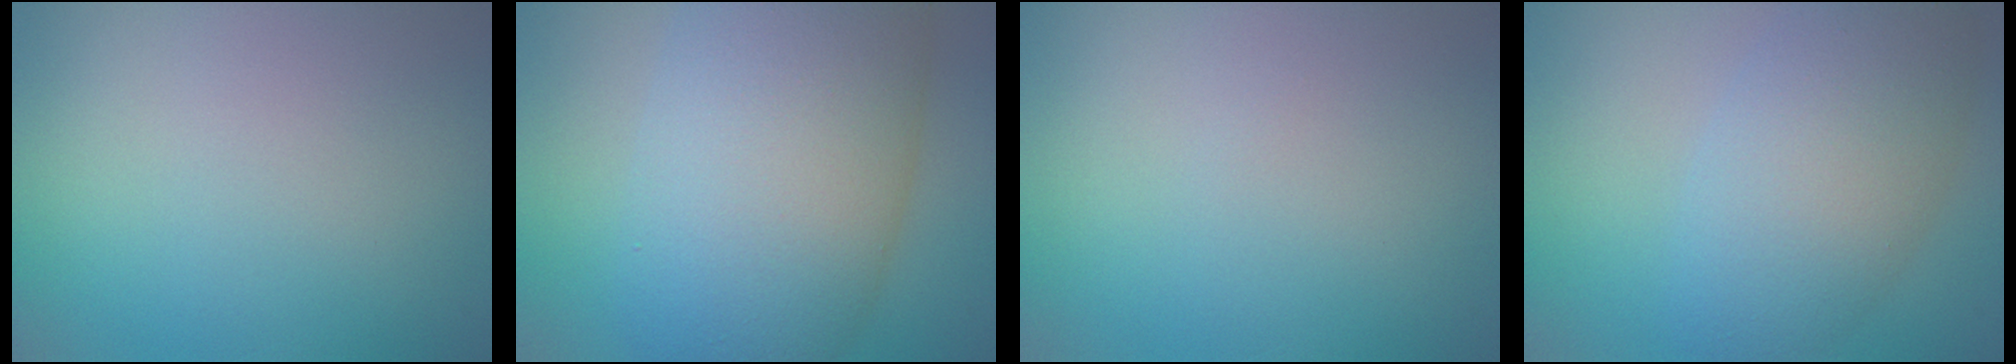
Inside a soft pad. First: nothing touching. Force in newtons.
{"total": 13.4, "press": 13.4, "slide": 0.7}
{"total": 0.0}
{"total": 6.6, "press": 6.6, "slide": 0.2}